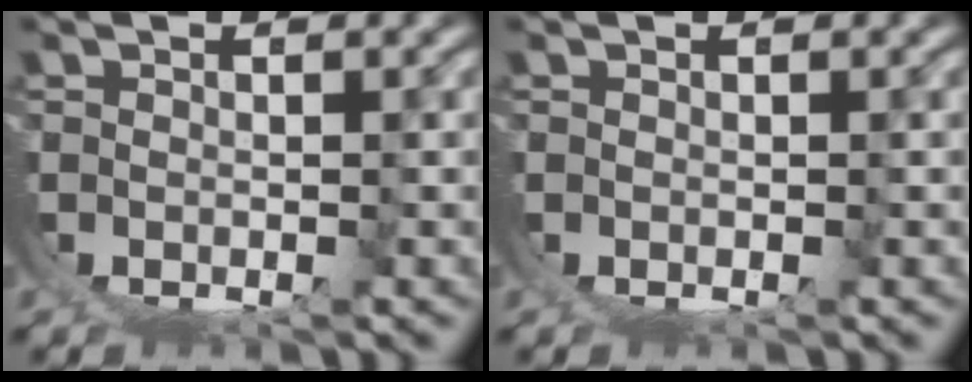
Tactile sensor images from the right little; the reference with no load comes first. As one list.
[{"total": 0.0}]